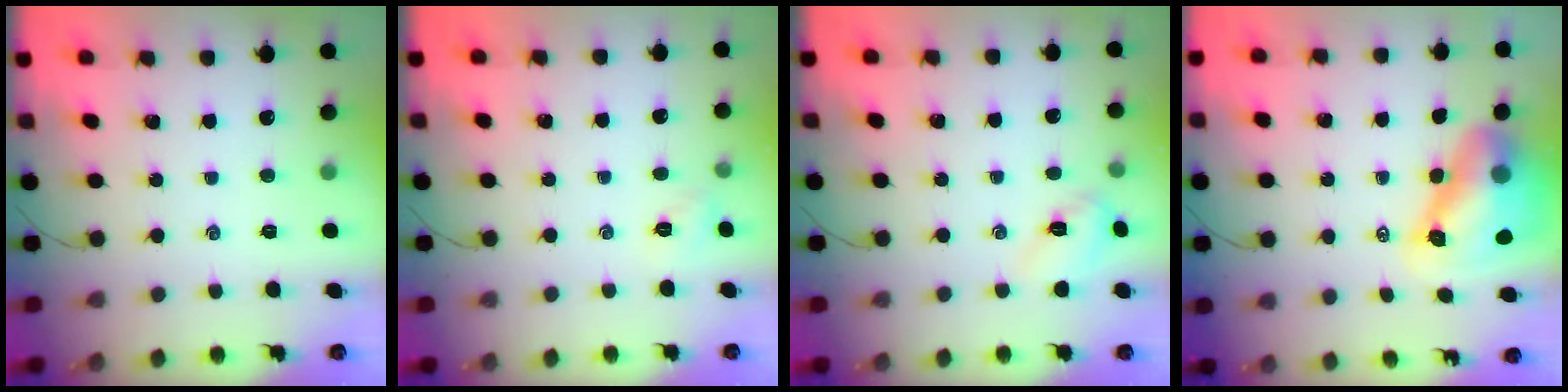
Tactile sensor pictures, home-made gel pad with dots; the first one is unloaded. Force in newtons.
{"total": 2.2, "press": 2.2, "slide": 0.5}
{"total": 4.0, "press": 3.9, "slide": 1.0}
{"total": 11.2, "press": 10.7, "slide": 3.5}